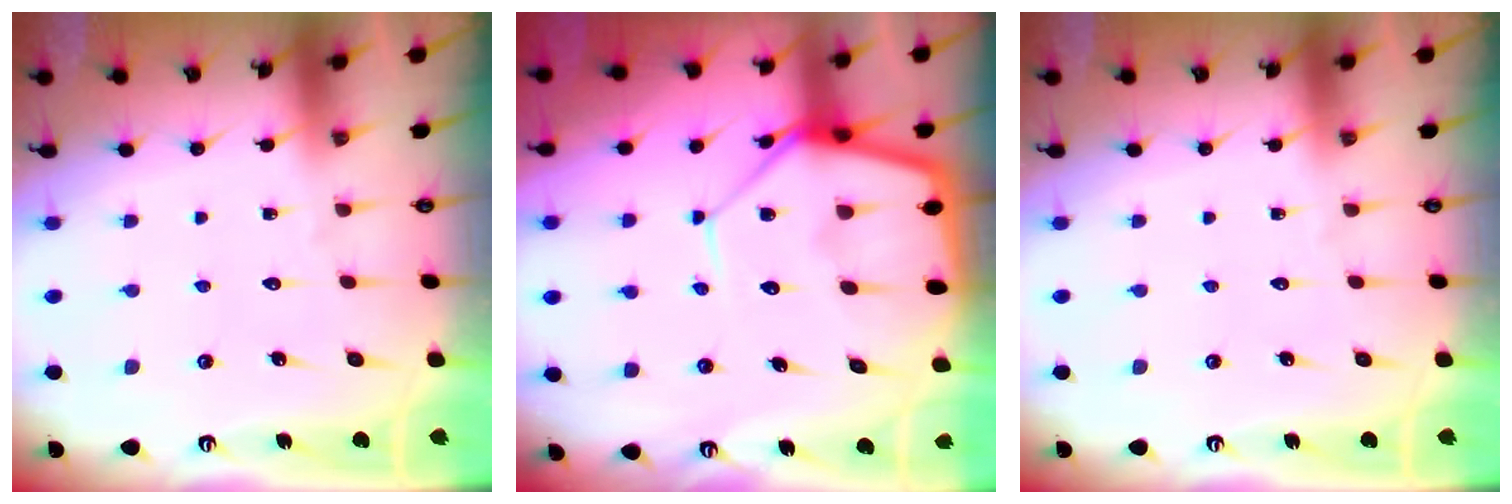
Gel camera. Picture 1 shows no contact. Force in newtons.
{"total": 13.8, "press": 13.8, "slide": 1.2}
{"total": 0.0}